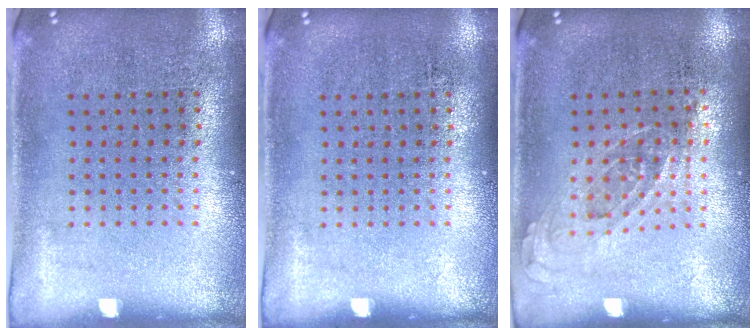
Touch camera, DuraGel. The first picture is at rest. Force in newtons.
{"total": 0.0}
{"total": 0.8, "press": 0.7, "slide": 0.3}